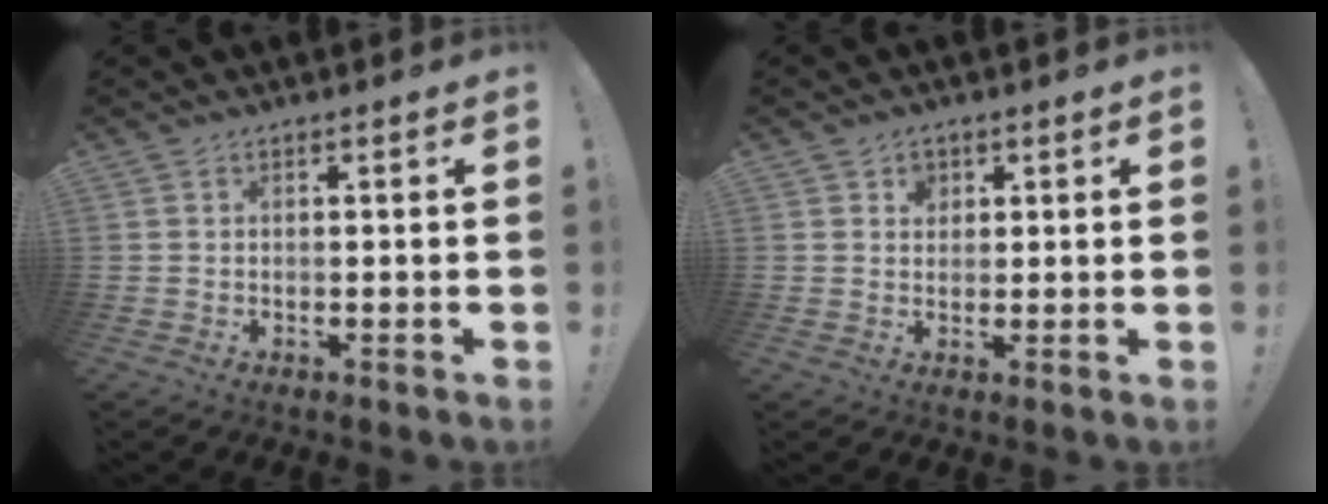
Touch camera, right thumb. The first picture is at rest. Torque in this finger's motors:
{"motor_torque": [0.34, 0.46, 0.12, -0.12, 0.00]}